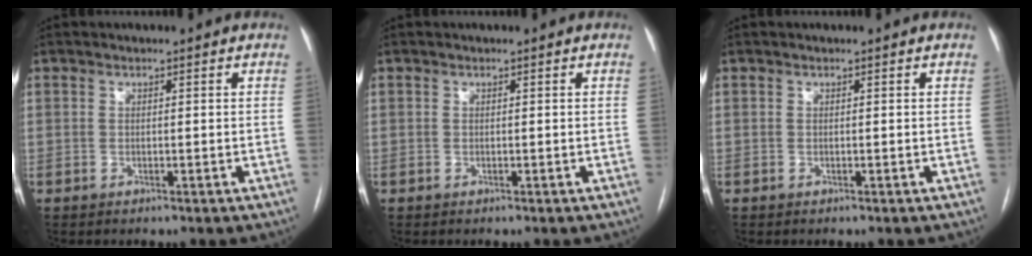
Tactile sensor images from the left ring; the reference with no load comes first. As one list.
[{"total": 0.0}, {"total": 0.0}]